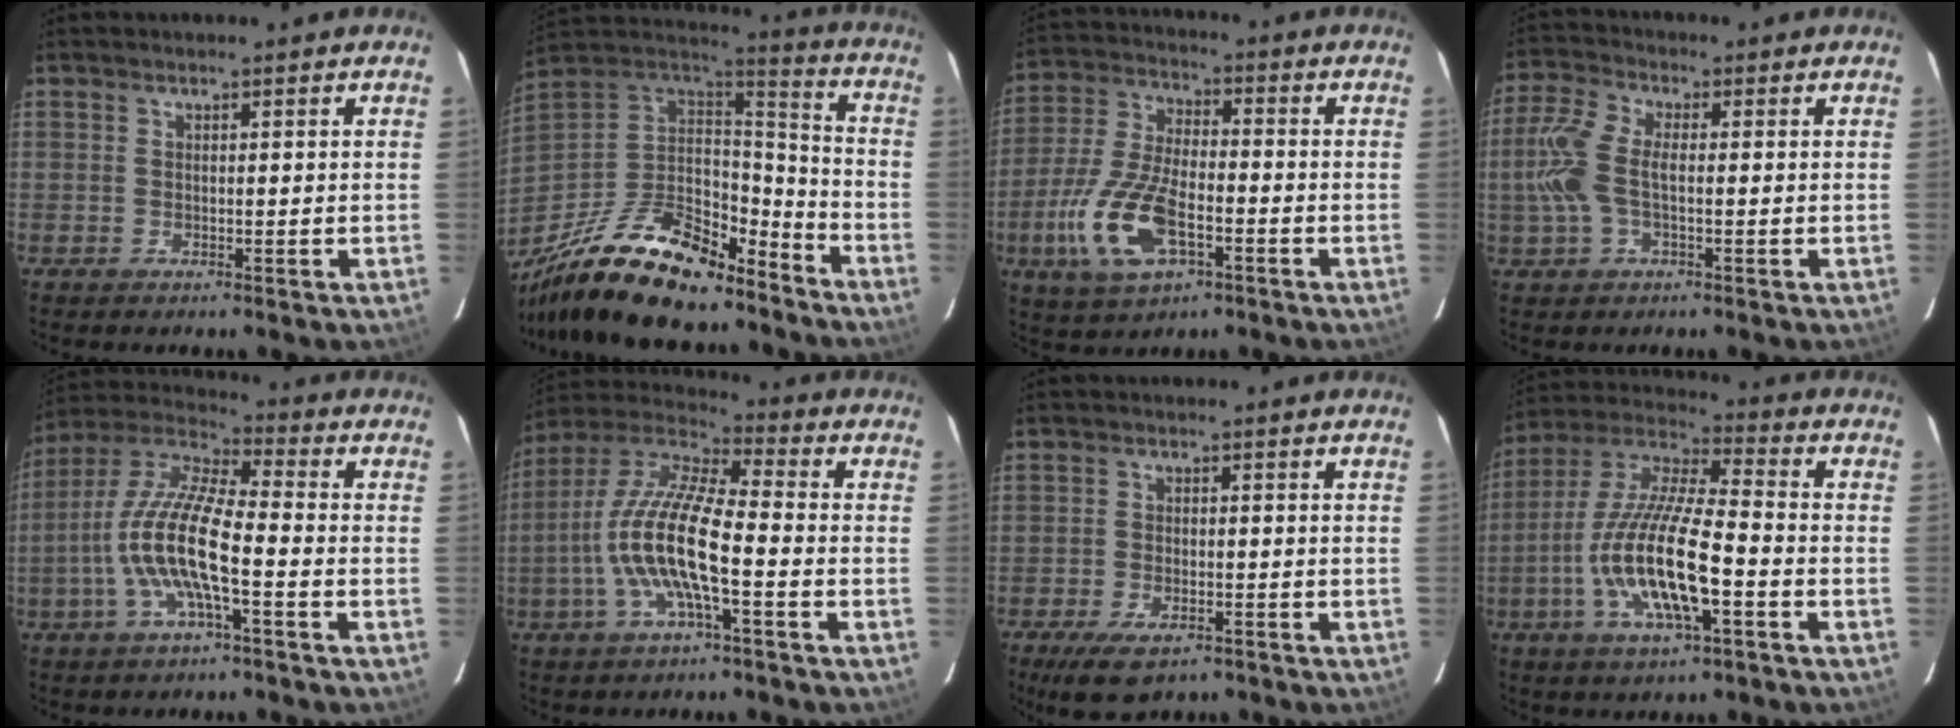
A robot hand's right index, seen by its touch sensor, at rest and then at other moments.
{"total": 26.9, "force": [-20.0, 10.4, 14.8], "torque": [-0.296, -0.015, -0.323]}
{"total": 14.8, "force": [-5.5, 6.6, 12.1], "torque": [-0.270, -0.009, -0.102]}
{"total": 8.6, "force": [-0.6, 4.0, 7.6], "torque": [-0.175, 0.012, -0.014]}
{"total": 13.8, "force": [-3.7, 2.8, 13.0], "torque": [-0.262, 0.002, -0.079]}
{"total": 14.7, "force": [-3.8, 3.1, 13.9], "torque": [-0.274, 0.000, -0.079]}
{"total": 7.7, "force": [-5.2, 3.5, 4.5], "torque": [-0.105, -0.020, -0.083]}
{"total": 16.9, "force": [-5.3, 4.1, 15.5], "torque": [-0.312, -0.009, -0.108]}